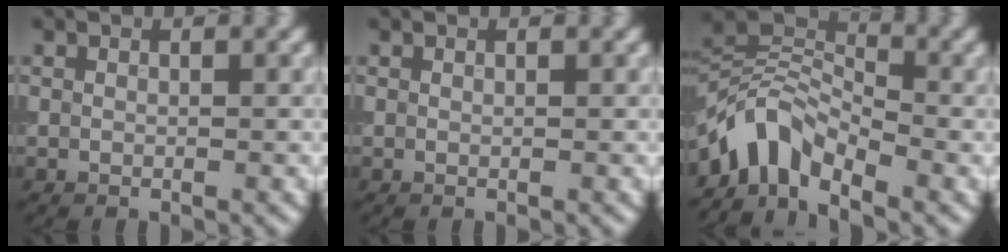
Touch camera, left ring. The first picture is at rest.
{"total": 0.0}
{"total": 5.3, "force": [-3.6, 2.7, 2.8], "torque": [-0.038, 0.005, -0.081]}